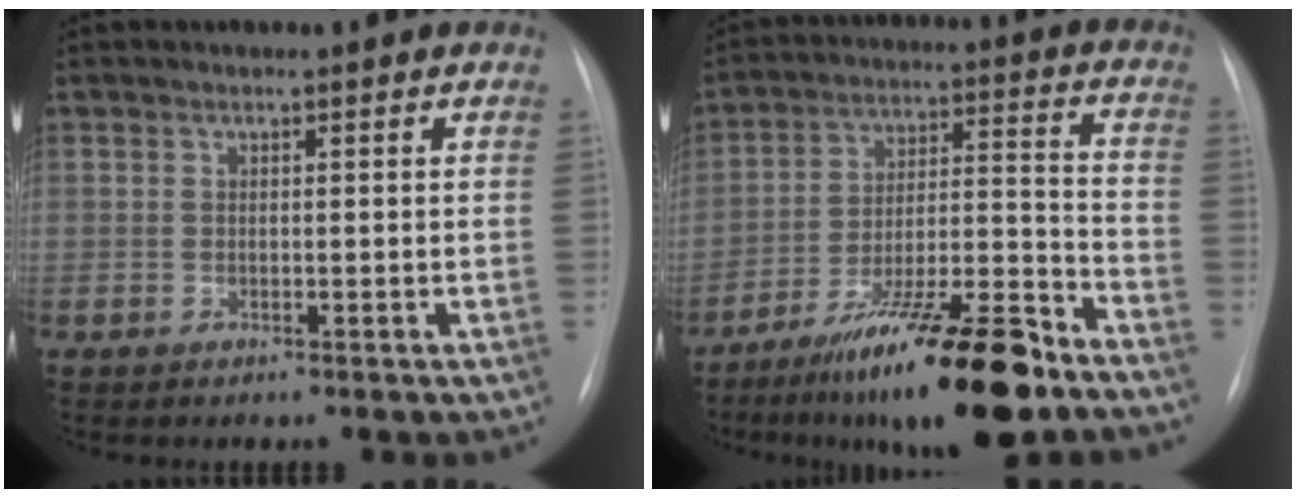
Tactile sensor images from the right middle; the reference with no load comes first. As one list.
[{"total": 17.9, "force": [-12.5, 1.6, 12.7], "torque": [-0.191, -0.005, -0.205]}]